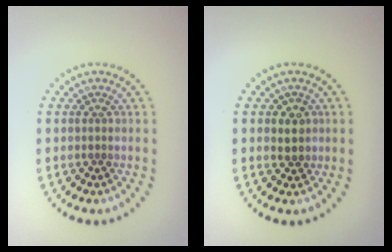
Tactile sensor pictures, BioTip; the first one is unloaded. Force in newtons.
{"total": 1.3, "press": 1.2, "slide": 0.5}